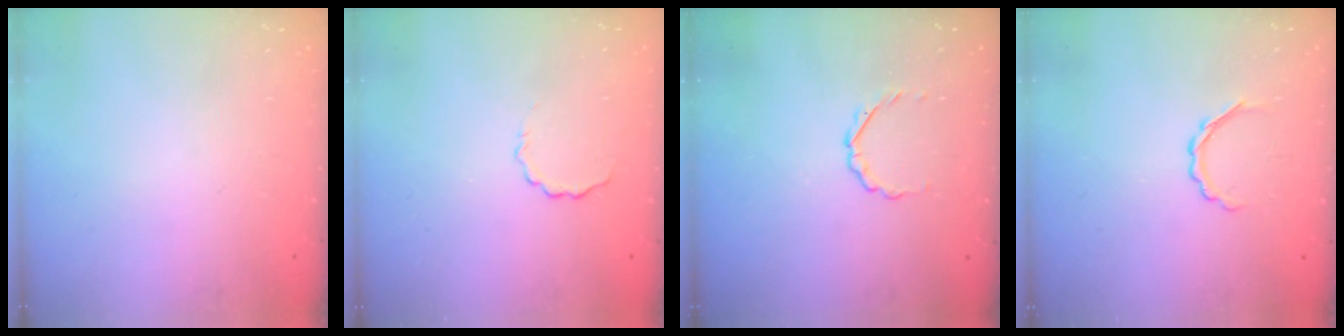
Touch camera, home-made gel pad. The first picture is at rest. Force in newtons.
{"total": 2.6, "press": 2.5, "slide": 0.8}
{"total": 2.3, "press": 2.1, "slide": 0.8}
{"total": 3.6, "press": 3.5, "slide": 1.0}